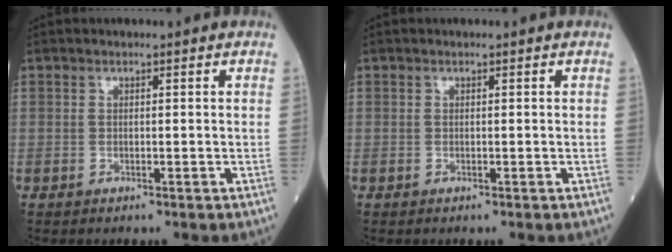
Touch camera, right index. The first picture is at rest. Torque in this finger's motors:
{"motor_torque": [0.00, 0.00, 0.00, 0.00]}